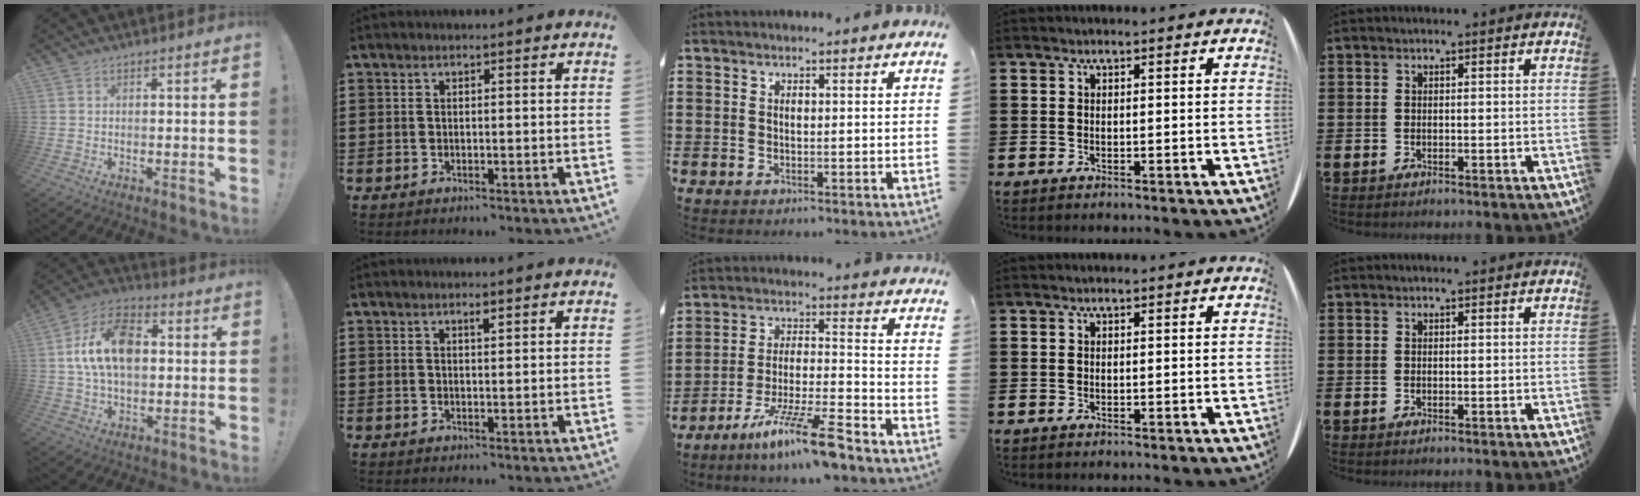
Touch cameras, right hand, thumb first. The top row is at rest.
{"thumb": {"total": 15.4, "force": [1.9, 10.0, 11.5], "torque": [-0.194, 0.010, 0.034]}, "index": {"total": 1.0, "force": [0.7, 0.2, 0.7], "torque": [-0.015, 0.000, 0.012]}, "middle": {"total": 11.2, "force": [-8.4, 0.6, 7.3], "torque": [-0.133, 0.009, -0.160]}}